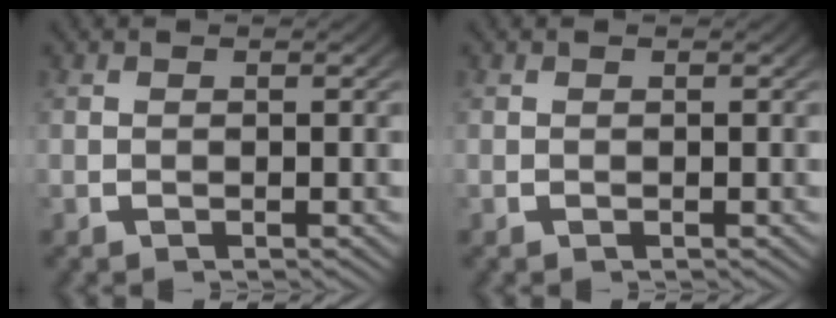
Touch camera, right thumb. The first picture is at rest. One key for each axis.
{"total": 0.0}